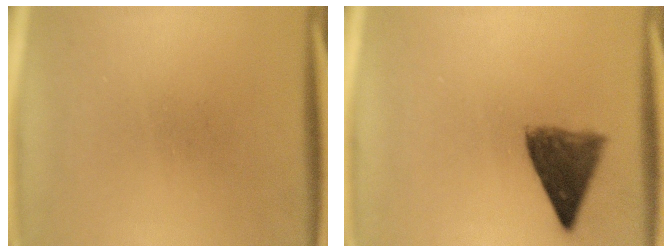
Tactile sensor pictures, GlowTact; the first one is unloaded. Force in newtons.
{"total": 7.2}